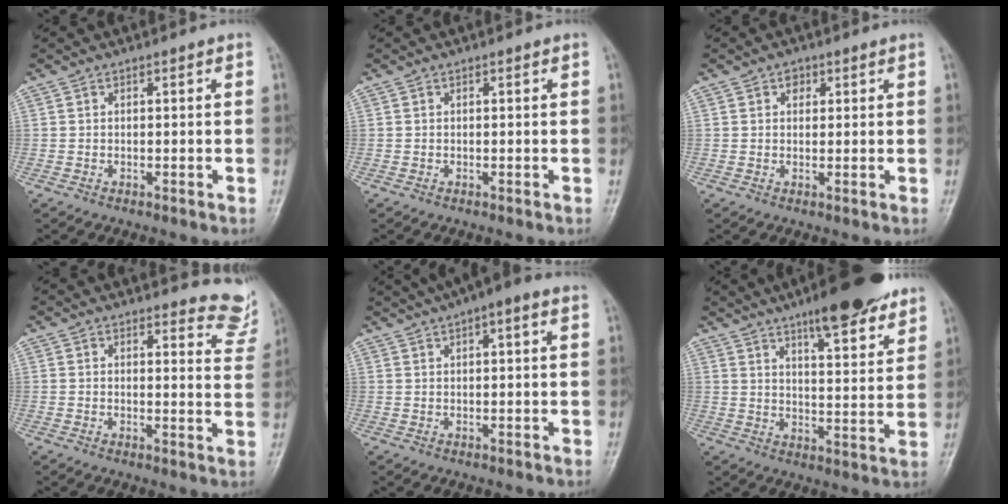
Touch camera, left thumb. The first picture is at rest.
{"total": 0.0}
{"total": 2.0, "force": [1.0, 1.5, 0.9], "torque": [0.001, -0.002, 0.010]}
{"total": 8.6, "force": [8.3, 2.2, 0.7], "torque": [0.034, -0.069, 0.063]}
{"total": 8.1, "force": [4.7, 2.0, 6.2], "torque": [-0.094, 0.027, 0.068]}
{"total": 15.1, "force": [10.3, 3.8, 10.2], "torque": [-0.117, -0.053, 0.154]}